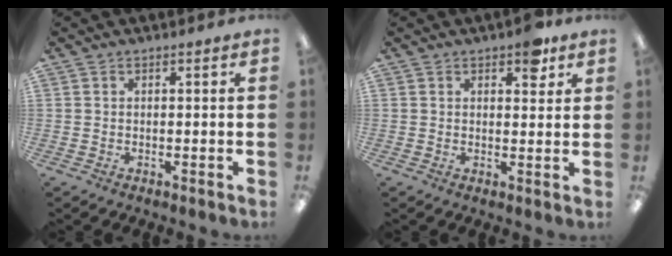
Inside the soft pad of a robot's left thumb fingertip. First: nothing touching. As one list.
[{"total": 5.3, "force": [3.0, 2.5, 3.5], "torque": [-0.034, -0.008, 0.046]}]